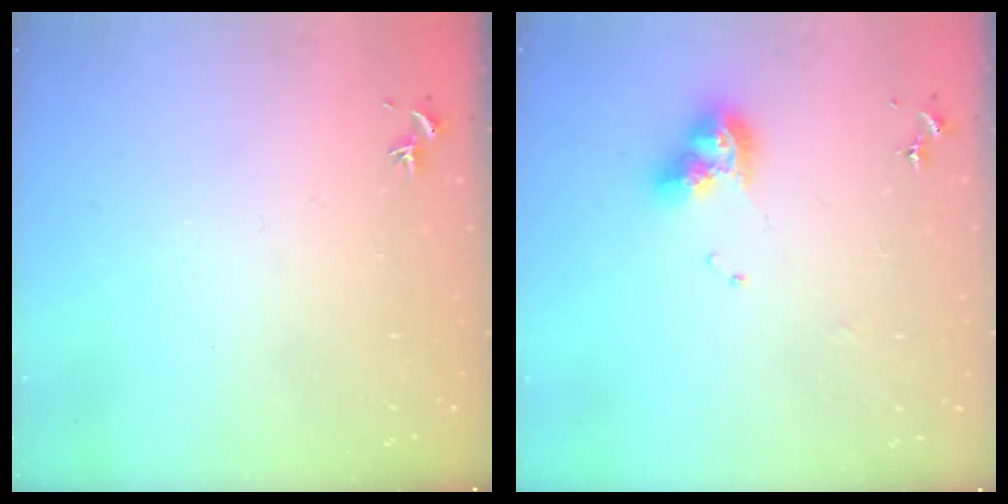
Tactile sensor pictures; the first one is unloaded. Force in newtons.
{"total": 10.1, "press": 10.1, "slide": 1.1}